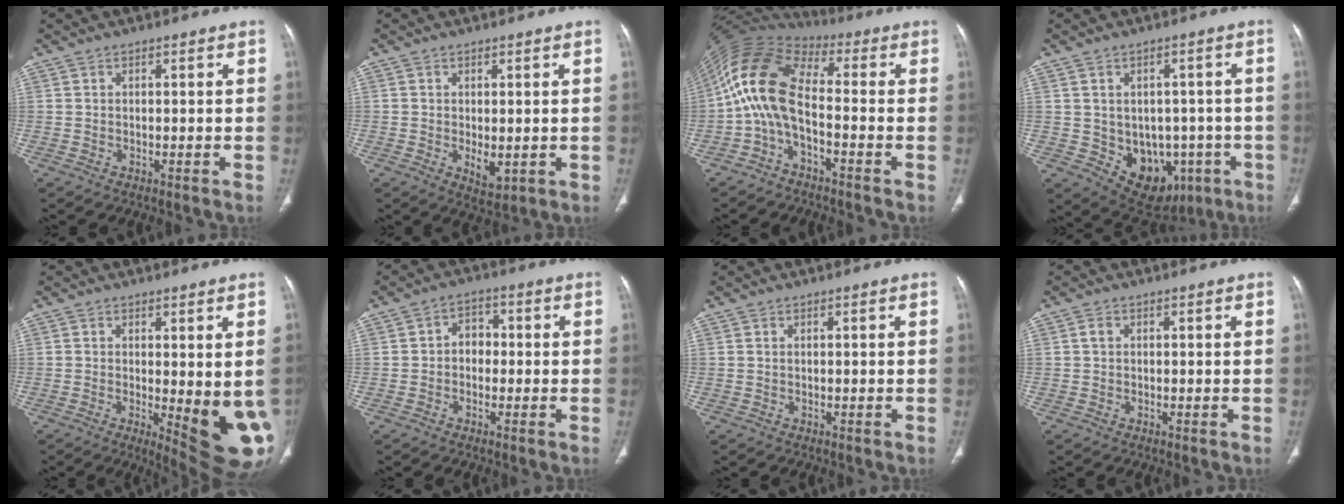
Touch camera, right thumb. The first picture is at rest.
{"total": 4.2, "force": [-0.6, 2.4, 3.5], "torque": [-0.045, -0.010, 0.000]}
{"total": 12.4, "force": [-2.5, 6.0, 10.6], "torque": [-0.207, 0.058, -0.063]}
{"total": 13.5, "force": [-3.6, 10.2, 8.2], "torque": [-0.072, 0.016, -0.024]}
{"total": 11.5, "force": [-1.6, 3.4, 10.9], "torque": [-0.132, -0.026, -0.010]}
{"total": 4.2, "force": [-0.4, 3.4, 2.5], "torque": [-0.016, 0.017, -0.017]}
{"total": 0.0}
{"total": 1.1, "force": [0.2, 0.9, 0.6], "torque": [-0.009, 0.001, 0.002]}